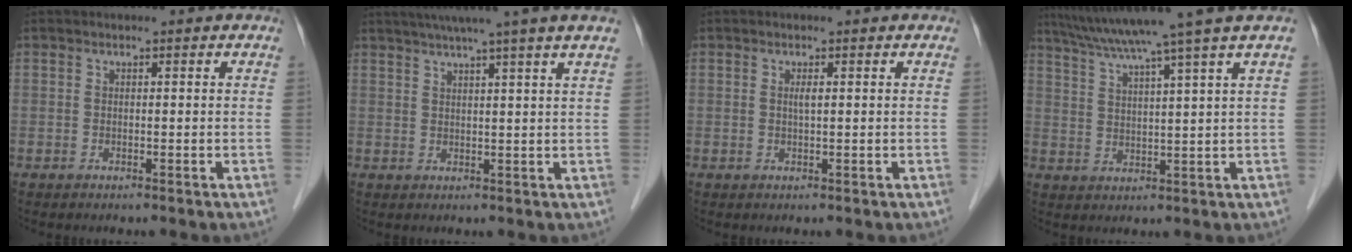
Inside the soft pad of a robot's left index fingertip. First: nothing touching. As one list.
[{"total": 9.7, "force": [7.6, -1.9, 5.8], "torque": [-0.083, 0.019, 0.091]}, {"total": 1.0, "force": [0.2, 0.1, 0.9], "torque": [-0.021, 0.000, 0.004]}, {"total": 11.8, "force": [9.3, -2.5, 6.8], "torque": [-0.112, 0.002, 0.139]}]